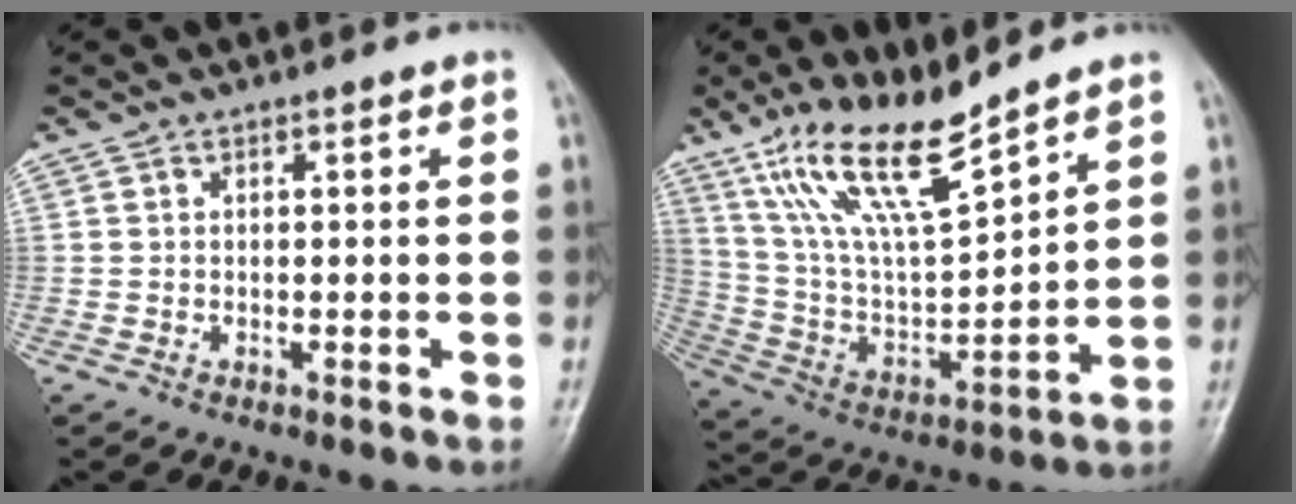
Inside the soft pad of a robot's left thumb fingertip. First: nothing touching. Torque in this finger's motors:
{"motor_torque": [0.22, 0.18, 1.27, -1.50, 0.27]}